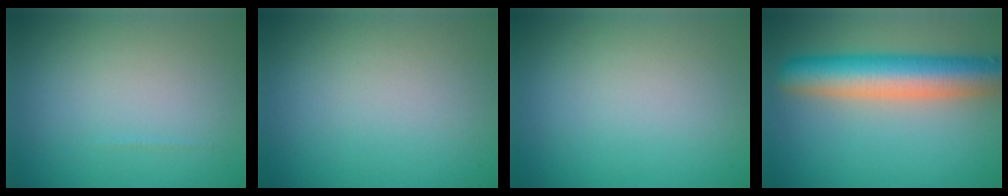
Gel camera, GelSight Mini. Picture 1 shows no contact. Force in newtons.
{"total": 0.0}
{"total": 0.0}
{"total": 8.2, "press": 8.2, "slide": 0.4}